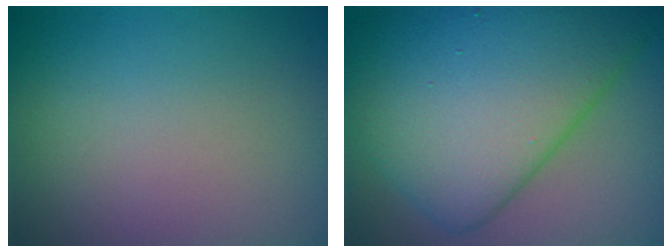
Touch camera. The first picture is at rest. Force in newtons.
{"total": 11.6, "press": 11.6, "slide": 0.3}